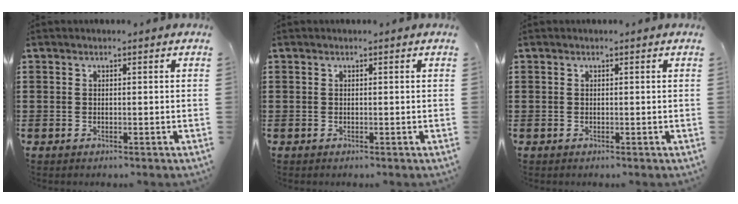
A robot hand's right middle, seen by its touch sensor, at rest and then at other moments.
{"total": 0.0}
{"total": 0.0}